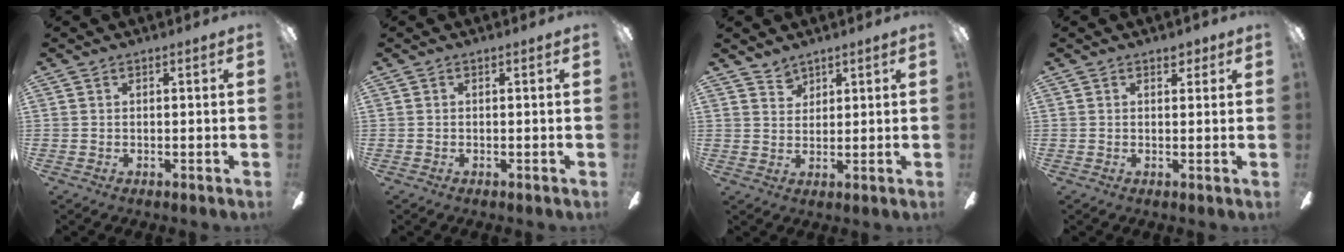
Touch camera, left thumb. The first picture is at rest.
{"total": 0.0}
{"total": 3.3, "force": [2.9, 1.6, -0.1], "torque": [0.002, -0.014, 0.055]}
{"total": 2.6, "force": [1.8, 1.5, 1.1], "torque": [0.001, -0.007, 0.027]}